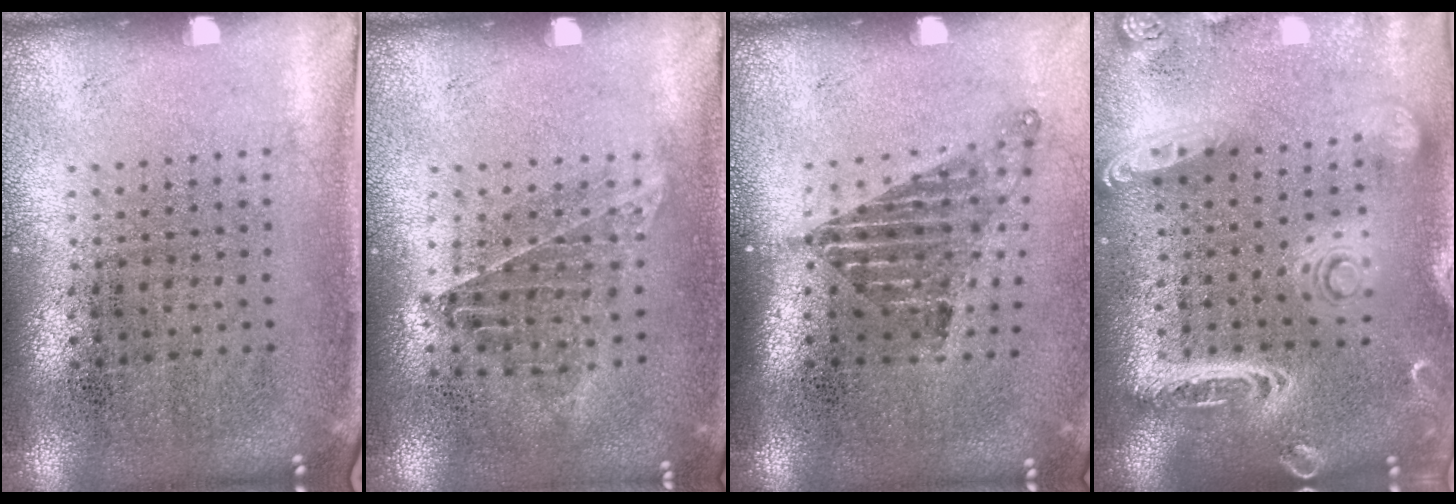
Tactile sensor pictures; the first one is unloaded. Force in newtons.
{"total": 0.9, "press": 0.9, "slide": 0.3}
{"total": 1.6, "press": 1.1, "slide": 1.2}
{"total": 2.8, "press": 2.4, "slide": 1.4}